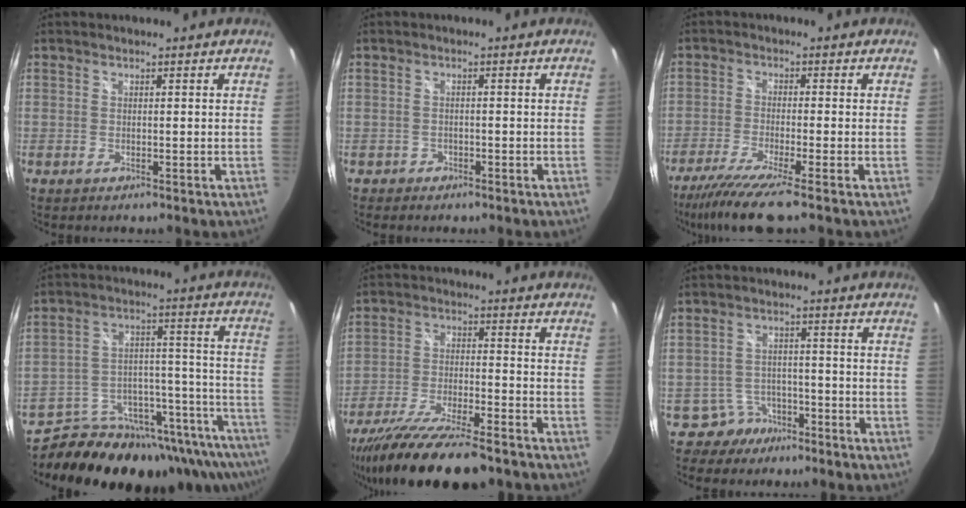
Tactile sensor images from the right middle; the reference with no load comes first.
{"total": 2.0, "force": [-1.2, 1.5, 0.4], "torque": [-0.015, -0.002, -0.016]}
{"total": 10.0, "force": [-7.7, -0.3, 6.4], "torque": [-0.141, -0.039, -0.135]}
{"total": 27.6, "force": [-23.9, 8.8, 10.6], "torque": [-0.145, 0.010, -0.324]}
{"total": 18.5, "force": [-15.2, 3.3, 10.1], "torque": [-0.198, -0.047, -0.252]}
{"total": 5.5, "force": [-4.1, 3.8, 0.1], "torque": [-0.010, 0.023, -0.059]}